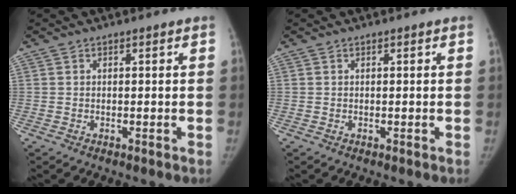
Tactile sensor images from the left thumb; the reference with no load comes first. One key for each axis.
{"total": 0.0}